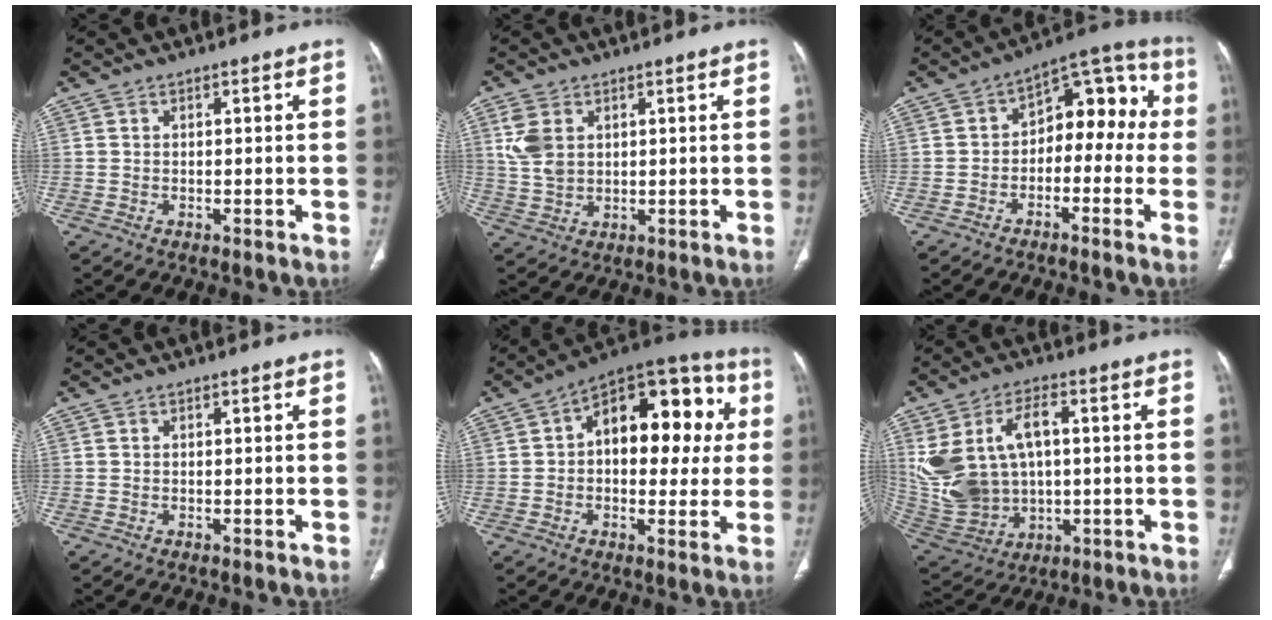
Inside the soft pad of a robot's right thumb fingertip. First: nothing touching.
{"total": 6.3, "force": [2.2, 4.2, 4.1], "torque": [-0.085, -0.004, 0.053]}
{"total": 12.3, "force": [-1.1, 7.9, 9.3], "torque": [-0.072, 0.059, -0.030]}
{"total": 0.0}
{"total": 20.1, "force": [3.3, 11.4, 16.2], "torque": [-0.172, 0.034, 0.036]}
{"total": 18.0, "force": [2.9, 11.8, 13.3], "torque": [-0.276, 0.006, 0.082]}